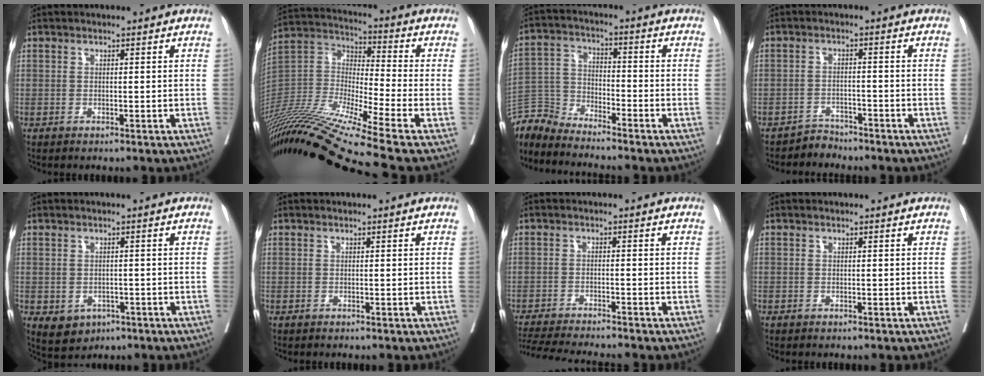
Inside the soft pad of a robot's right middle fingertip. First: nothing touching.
{"total": 21.9, "force": [-17.8, -2.0, 12.6], "torque": [-0.286, -0.017, -0.337]}
{"total": 7.1, "force": [-7.1, -0.1, -0.2], "torque": [0.002, 0.005, -0.143]}
{"total": 2.4, "force": [-2.2, 0.6, -0.8], "torque": [0.017, -0.004, -0.039]}
{"total": 4.3, "force": [-1.9, 3.5, 1.8], "torque": [-0.029, -0.003, -0.017]}
{"total": 0.0}
{"total": 9.9, "force": [-9.2, -0.7, 3.7], "torque": [-0.054, -0.017, -0.150]}
{"total": 0.5, "force": [-0.2, 0.4, -0.1], "torque": [0.000, 0.005, -0.006]}